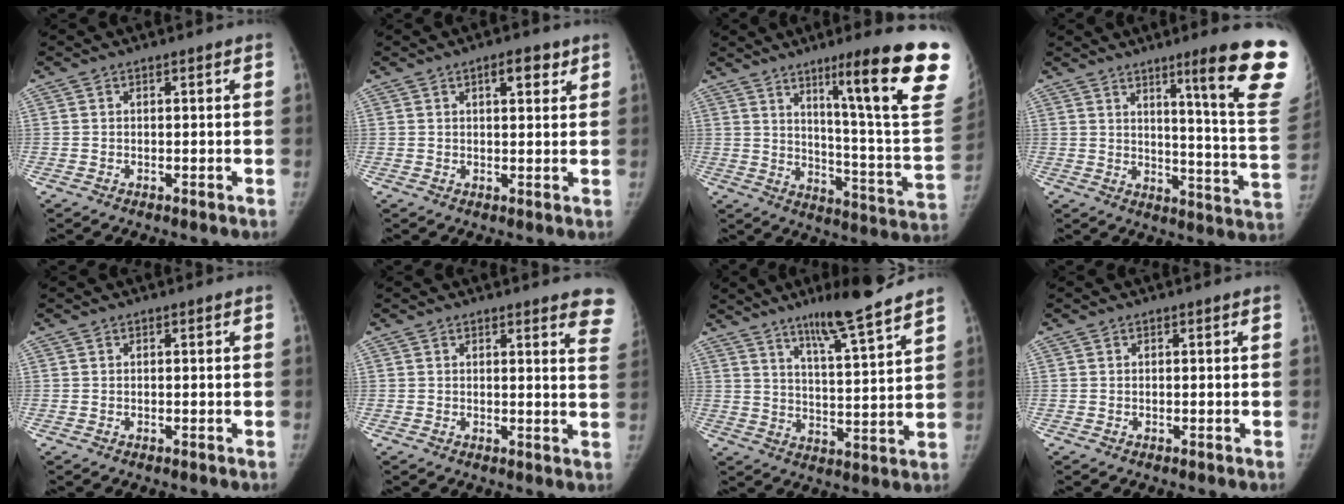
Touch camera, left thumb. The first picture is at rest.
{"total": 4.4, "force": [2.4, 1.7, 3.3], "torque": [-0.033, -0.010, 0.033]}
{"total": 25.4, "force": [13.4, 2.2, 21.5], "torque": [-0.256, -0.063, 0.199]}
{"total": 19.9, "force": [11.4, 0.9, 16.3], "torque": [-0.186, -0.075, 0.154]}
{"total": 0.0}
{"total": 7.4, "force": [6.1, 1.6, 4.0], "torque": [-0.019, -0.032, 0.045]}
{"total": 13.1, "force": [9.9, 0.9, 8.6], "torque": [-0.128, -0.061, 0.160]}
{"total": 0.0}